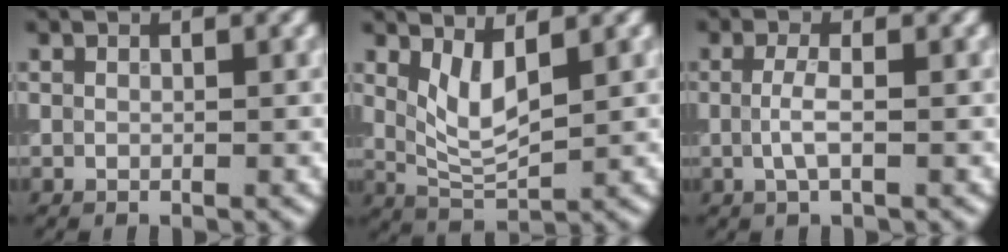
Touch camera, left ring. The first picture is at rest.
{"total": 3.4, "force": [1.4, 1.2, 2.9], "torque": [-0.068, -0.011, 0.033]}
{"total": 2.1, "force": [-0.2, 0.5, 2.0], "torque": [-0.043, -0.002, -0.004]}